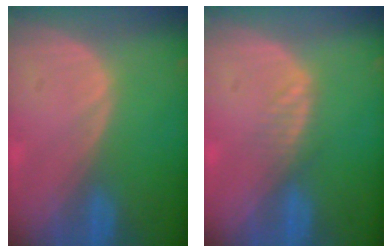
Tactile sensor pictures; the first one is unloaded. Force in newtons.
{"total": 2.0, "press": 2.0, "slide": 0.2}